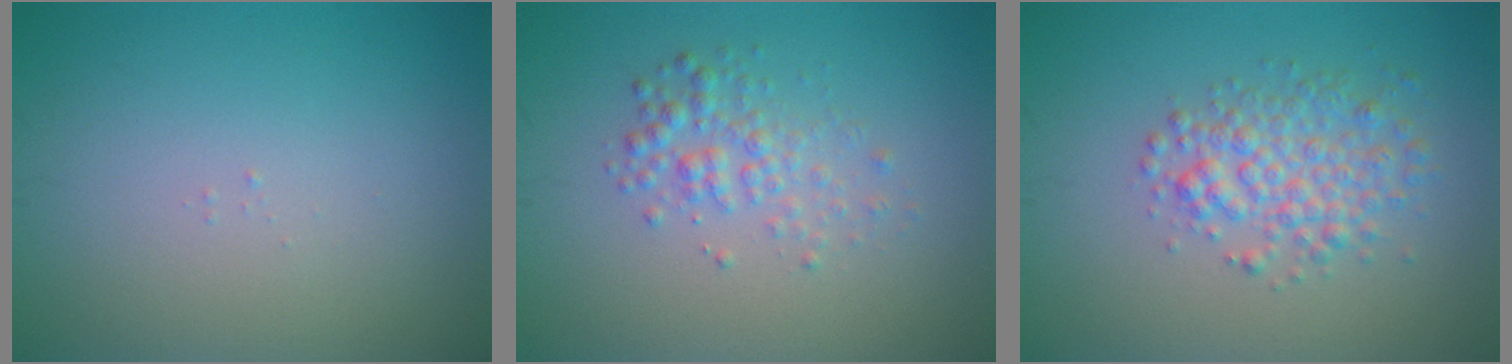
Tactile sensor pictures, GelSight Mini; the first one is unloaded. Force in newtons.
{"total": 2.3, "press": 2.3, "slide": 0.1}
{"total": 3.6, "press": 3.6, "slide": 0.1}